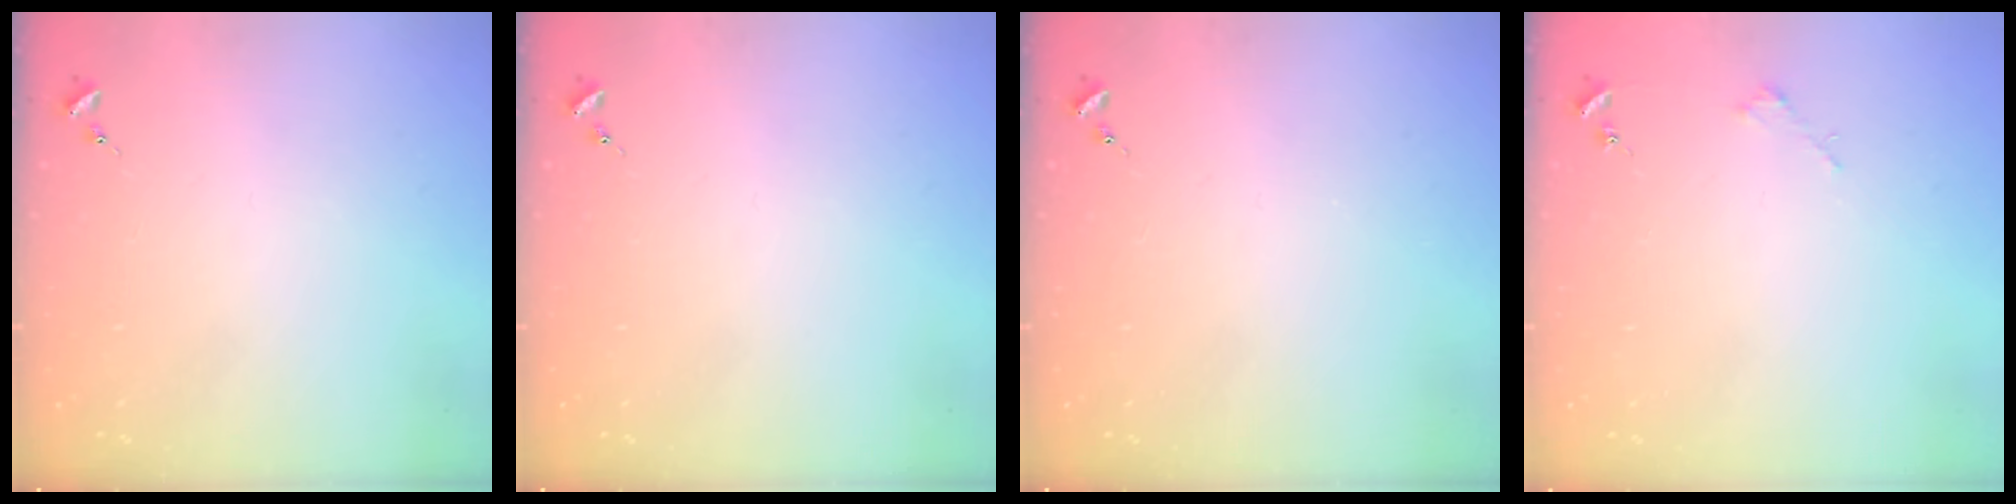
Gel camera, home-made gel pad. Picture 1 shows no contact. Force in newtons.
{"total": 0.0}
{"total": 0.0}
{"total": 1.8, "press": 1.8, "slide": 0.2}